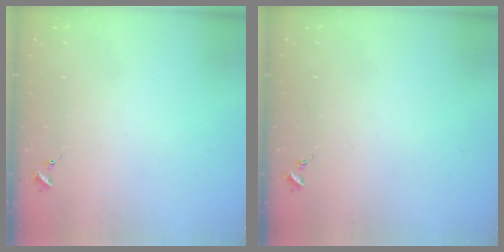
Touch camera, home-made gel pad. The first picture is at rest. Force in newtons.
{"total": 0.0}